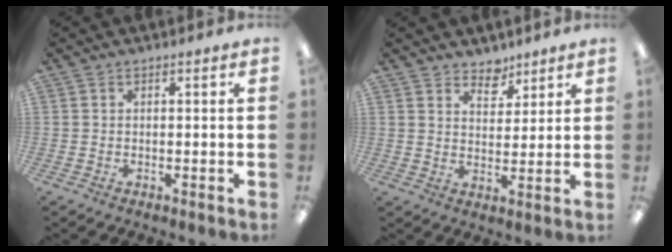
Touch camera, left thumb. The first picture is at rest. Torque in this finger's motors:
{"motor_torque": [0.00, -0.03, -0.32, -0.30, -0.03]}